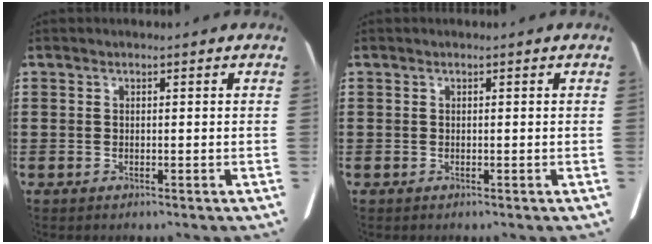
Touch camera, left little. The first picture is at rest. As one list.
[{"total": 0.0}]